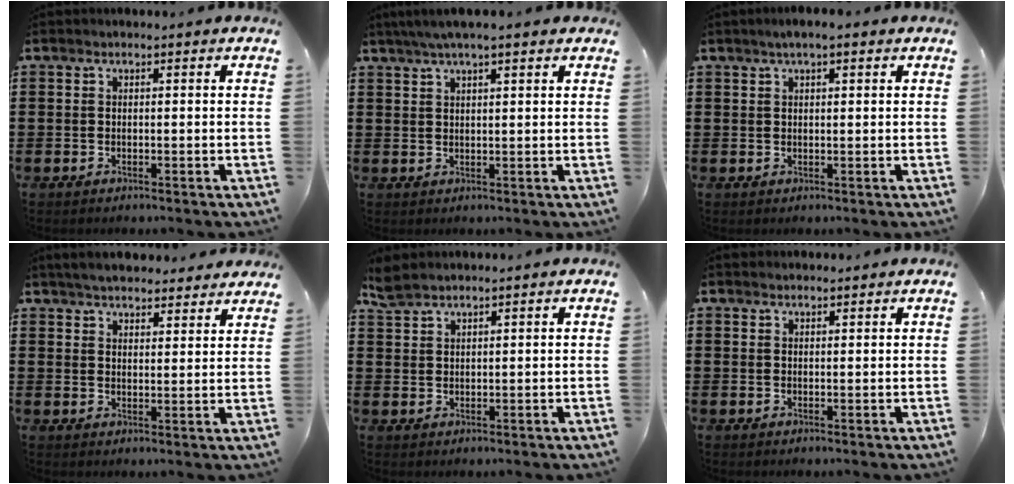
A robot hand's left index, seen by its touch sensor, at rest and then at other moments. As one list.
[{"total": 3.6, "force": [2.6, 0.4, 2.5], "torque": [-0.053, 0.003, 0.046]}, {"total": 1.8, "force": [1.0, 0.4, 1.4], "torque": [-0.028, 0.004, 0.016]}, {"total": 4.3, "force": [4.2, 0.6, 0.8], "torque": [-0.029, -0.011, 0.077]}, {"total": 2.6, "force": [2.3, 0.8, 0.9], "torque": [-0.024, 0.001, 0.045]}, {"total": 1.0, "force": [1.0, 0.2, 0.1], "torque": [-0.002, 0.001, 0.019]}]